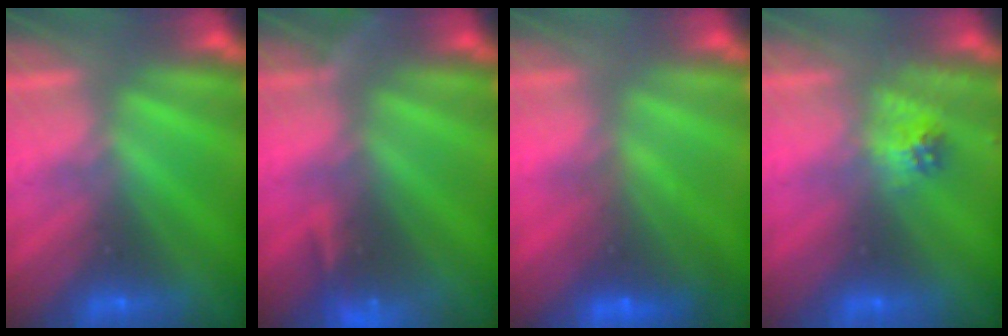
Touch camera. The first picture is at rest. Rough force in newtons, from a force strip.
{"total": 5.7}
{"total": 7.1}
{"total": 2.2}